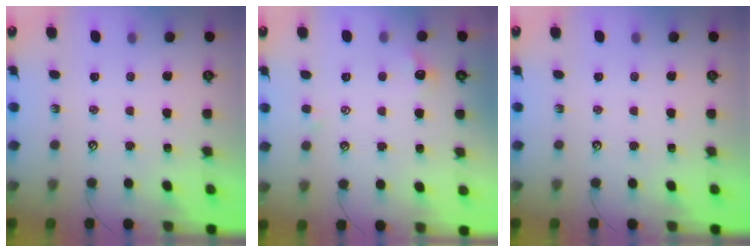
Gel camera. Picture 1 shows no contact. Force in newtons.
{"total": 1.2, "press": 0.9, "slide": 0.8}
{"total": 0.0}